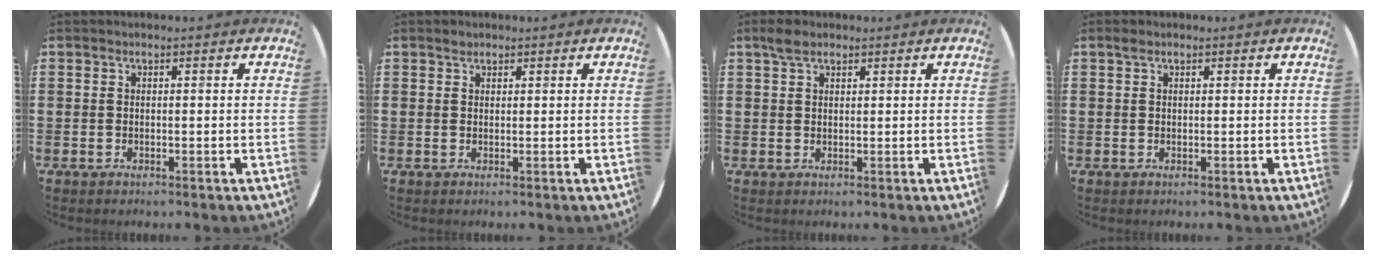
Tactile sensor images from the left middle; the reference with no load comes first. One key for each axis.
{"total": 0.8, "fx": 0.7, "fy": 0.4, "fz": 0.1, "tx": -0.004, "ty": 0.002, "tz": 0.014}
{"total": 2.4, "fx": 1.8, "fy": 1.2, "fz": 0.9, "tx": -0.013, "ty": 0.002, "tz": 0.032}
{"total": 0.7, "fx": 0.5, "fy": 0.5, "fz": 0.2, "tx": 0.001, "ty": 0.000, "tz": 0.008}